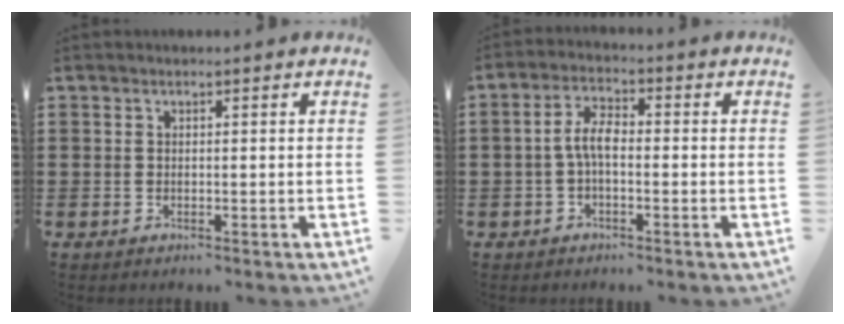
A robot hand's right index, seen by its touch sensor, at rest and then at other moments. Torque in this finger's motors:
{"motor_torque": [1.08, -0.32, 0.60, 0.15]}